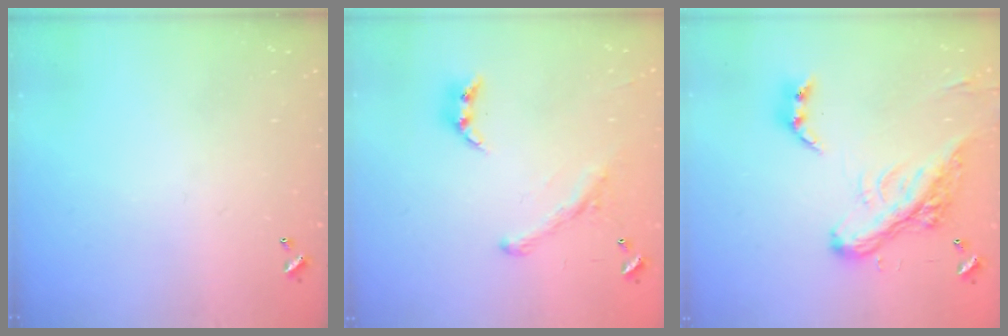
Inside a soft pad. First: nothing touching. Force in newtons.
{"total": 2.0, "press": 1.5, "slide": 1.2}
{"total": 10.0, "press": 9.8, "slide": 2.0}